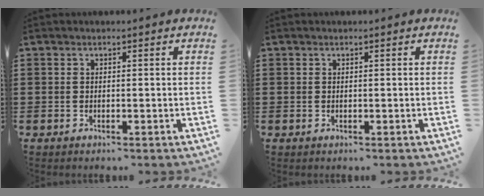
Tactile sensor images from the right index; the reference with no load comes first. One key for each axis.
{"total": 0.0}